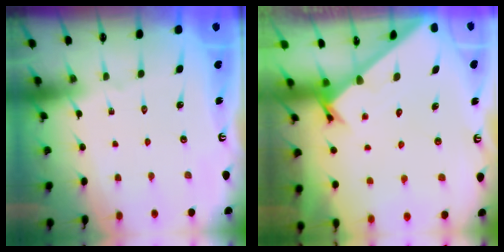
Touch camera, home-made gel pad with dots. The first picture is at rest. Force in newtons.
{"total": 1.6, "press": 1.6, "slide": 0.1}